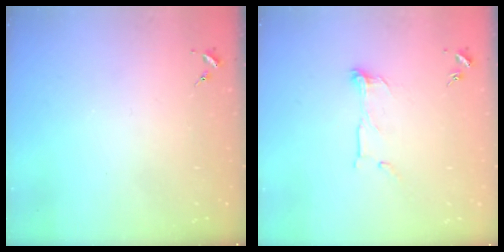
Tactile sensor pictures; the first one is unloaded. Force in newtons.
{"total": 7.1, "press": 7.1, "slide": 0.3}